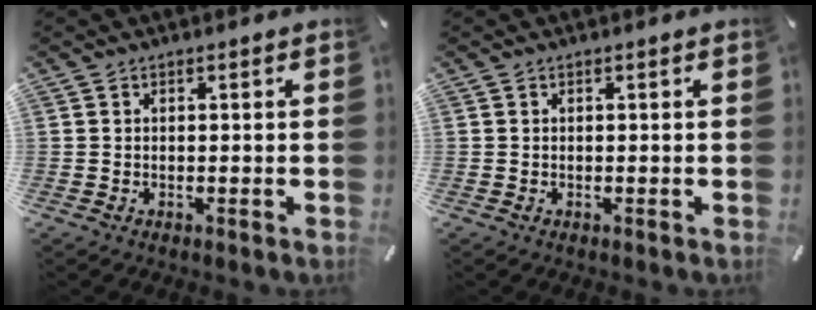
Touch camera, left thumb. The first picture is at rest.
{"total": 0.0}